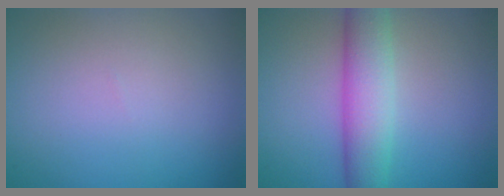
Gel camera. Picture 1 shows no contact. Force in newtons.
{"total": 5.6, "press": 5.6, "slide": 0.1}